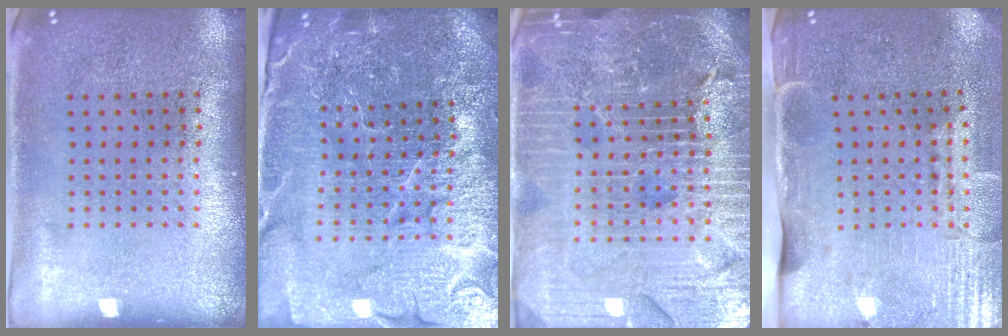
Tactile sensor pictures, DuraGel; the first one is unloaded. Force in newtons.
{"total": 5.7, "press": 5.2, "slide": 2.3}
{"total": 5.9, "press": 5.3, "slide": 2.6}
{"total": 4.3, "press": 3.6, "slide": 2.4}